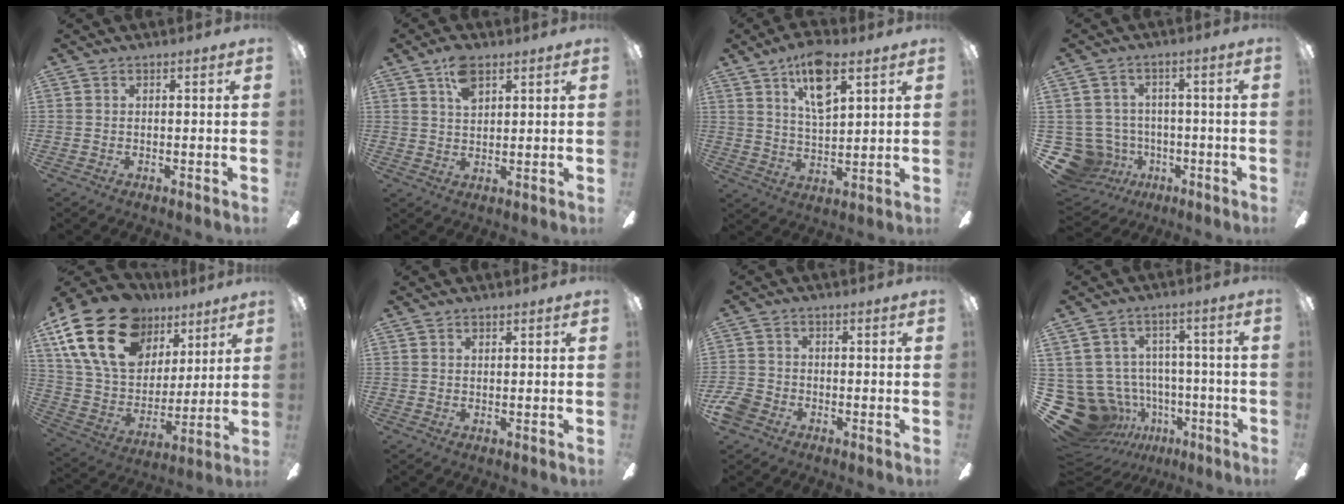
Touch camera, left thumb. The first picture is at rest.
{"total": 6.3, "force": [3.6, 3.4, 4.0], "torque": [-0.071, -0.001, 0.064]}
{"total": 11.4, "force": [7.0, 4.3, 7.9], "torque": [-0.132, -0.022, 0.121]}
{"total": 11.2, "force": [-3.5, 10.0, 3.6], "torque": [-0.127, 0.019, -0.055]}
{"total": 25.4, "force": [13.8, 16.1, 14.1], "torque": [-0.273, -0.064, 0.259]}
{"total": 0.7, "force": [0.6, 0.4, 0.2], "torque": [-0.003, 0.001, 0.011]}
{"total": 4.9, "force": [-2.8, 3.5, 1.9], "torque": [-0.045, 0.015, -0.053]}
{"total": 16.0, "force": [-5.9, 13.7, 5.9], "torque": [-0.155, 0.031, -0.064]}